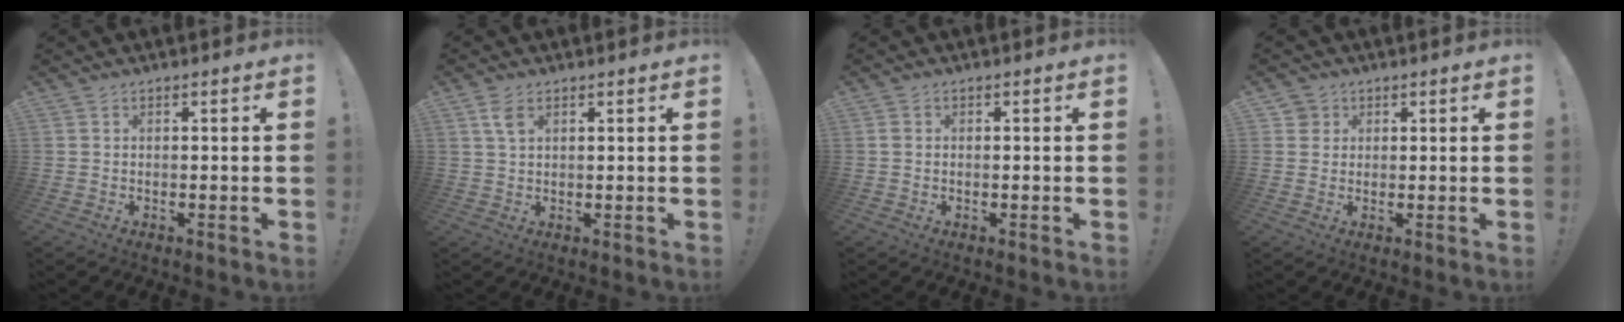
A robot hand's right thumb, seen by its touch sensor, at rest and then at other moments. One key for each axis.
{"total": 4.0, "fx": 1.9, "fy": 1.9, "fz": 3.0, "tx": -0.060, "ty": 0.002, "tz": 0.035}
{"total": 1.0, "fx": 0.1, "fy": 0.8, "fz": 0.6, "tx": -0.011, "ty": 0.006, "tz": 0.001}
{"total": 2.8, "fx": 1.3, "fy": 2.5, "fz": 0.4, "tx": -0.005, "ty": -0.002, "tz": 0.023}